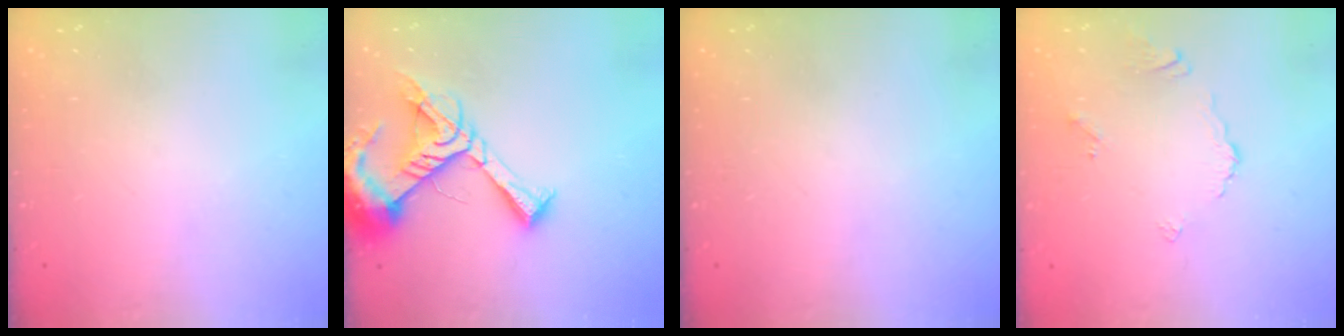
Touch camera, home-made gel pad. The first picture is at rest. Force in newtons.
{"total": 13.9, "press": 13.9, "slide": 1.3}
{"total": 0.0}
{"total": 3.0, "press": 2.9, "slide": 0.6}